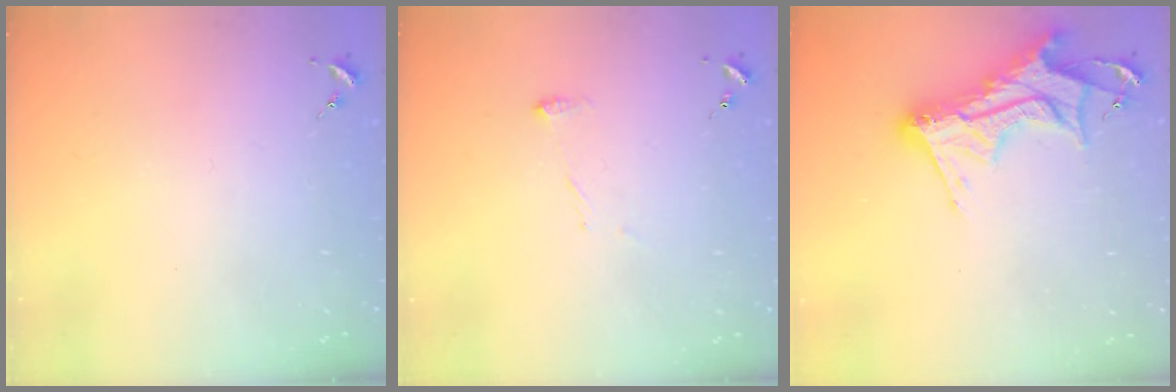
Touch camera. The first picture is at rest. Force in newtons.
{"total": 8.1, "press": 8.1, "slide": 0.6}
{"total": 15.9, "press": 15.9, "slide": 1.3}